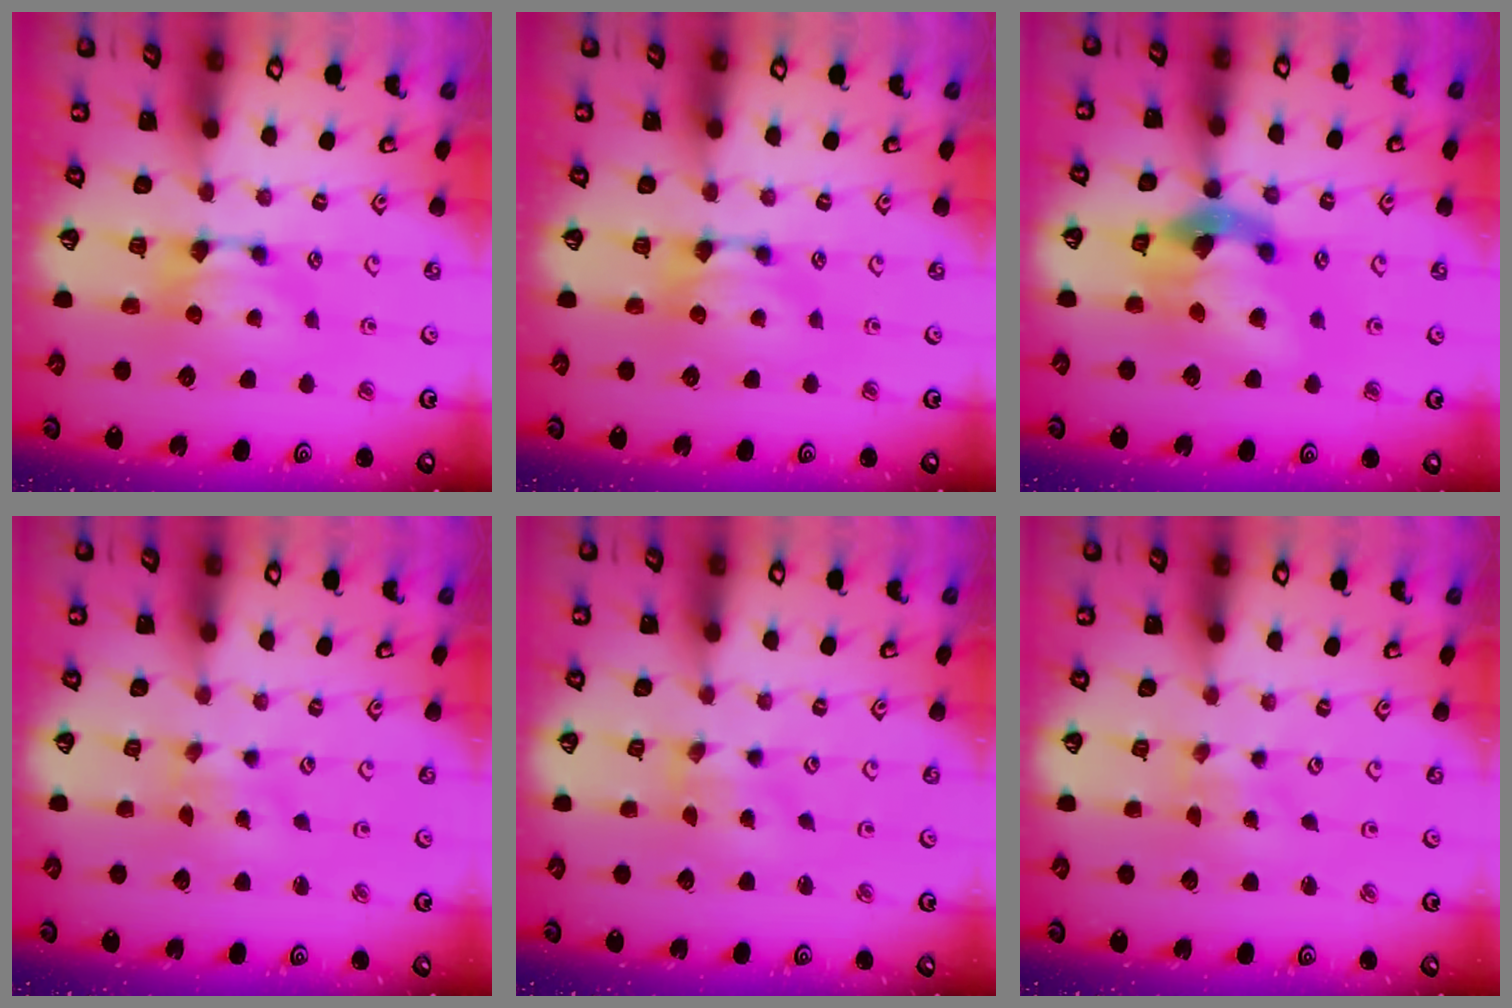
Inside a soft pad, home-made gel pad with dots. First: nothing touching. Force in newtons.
{"total": 0.0}
{"total": 8.2, "press": 7.7, "slide": 2.8}
{"total": 3.7, "press": 3.6, "slide": 0.8}
{"total": 2.7, "press": 2.4, "slide": 1.1}
{"total": 4.9, "press": 4.9, "slide": 0.5}